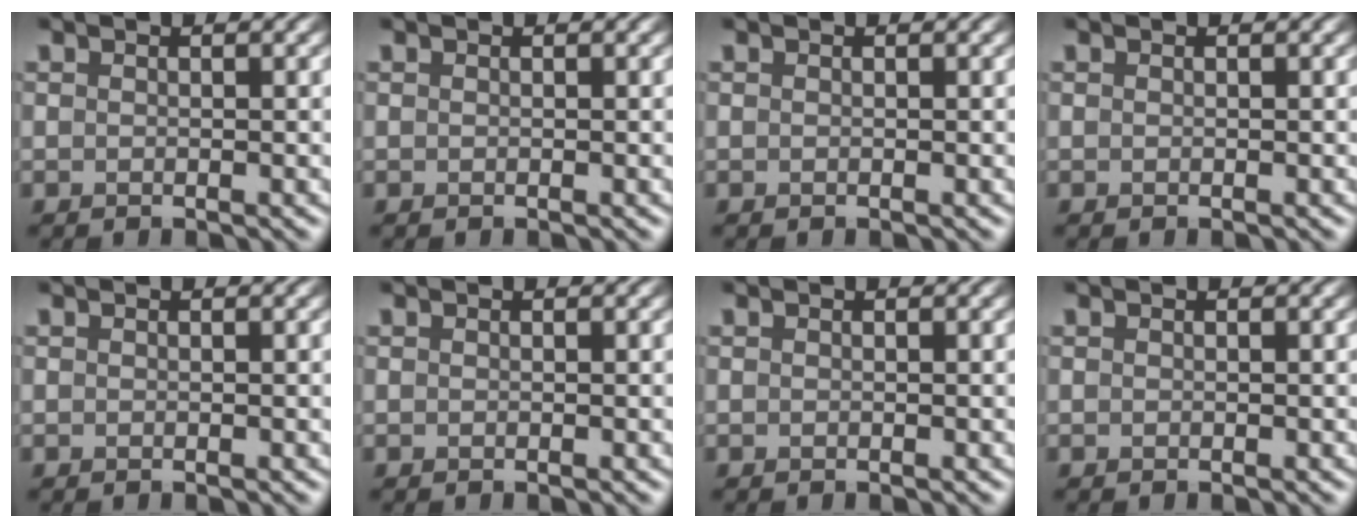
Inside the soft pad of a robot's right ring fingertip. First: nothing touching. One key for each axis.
{"total": 0.0}
{"total": 0.0}
{"total": 0.0}
{"total": 0.0}
{"total": 0.0}
{"total": 0.0}
{"total": 0.0}